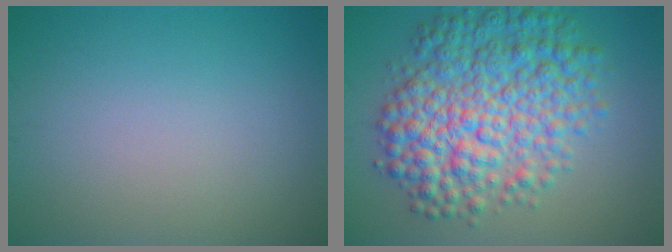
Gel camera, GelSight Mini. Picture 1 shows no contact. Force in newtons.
{"total": 9.6, "press": 9.6, "slide": 0.1}